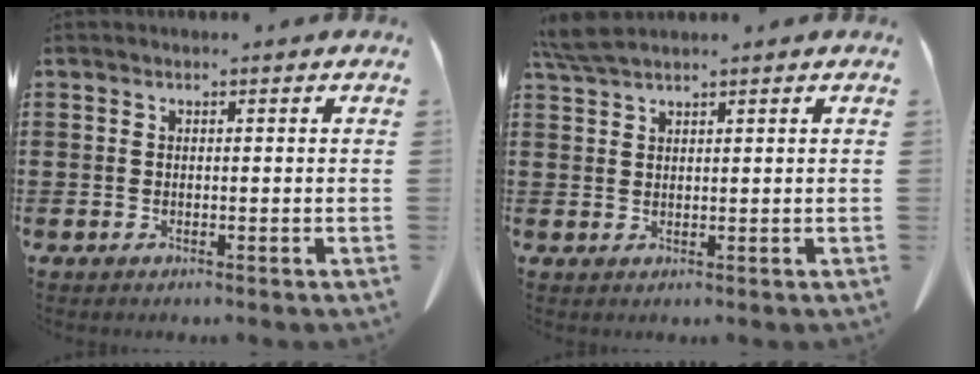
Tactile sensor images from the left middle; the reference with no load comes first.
{"total": 3.2, "force": [2.7, 0.3, 1.7], "torque": [-0.041, 0.000, 0.052]}